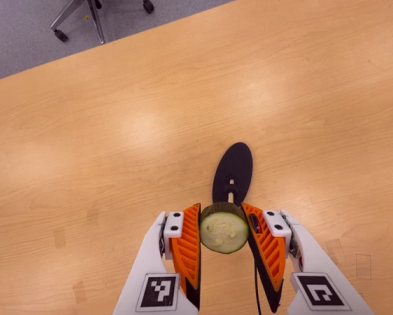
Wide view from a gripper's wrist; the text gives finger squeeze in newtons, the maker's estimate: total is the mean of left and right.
{"total": 9.4, "left": 8.4, "right": 10.4}